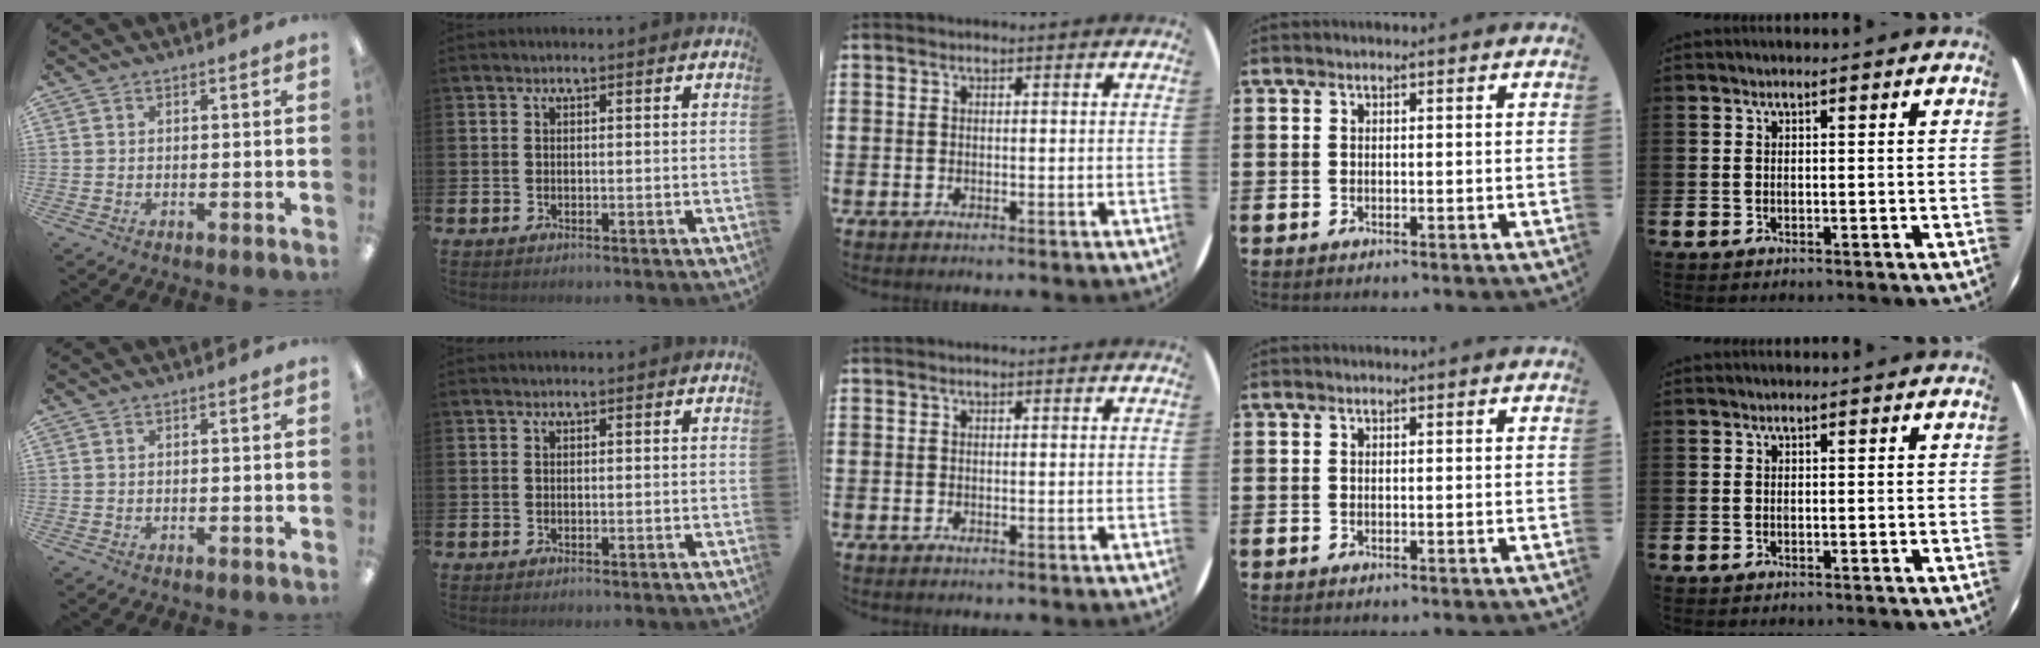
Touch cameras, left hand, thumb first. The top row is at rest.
{}